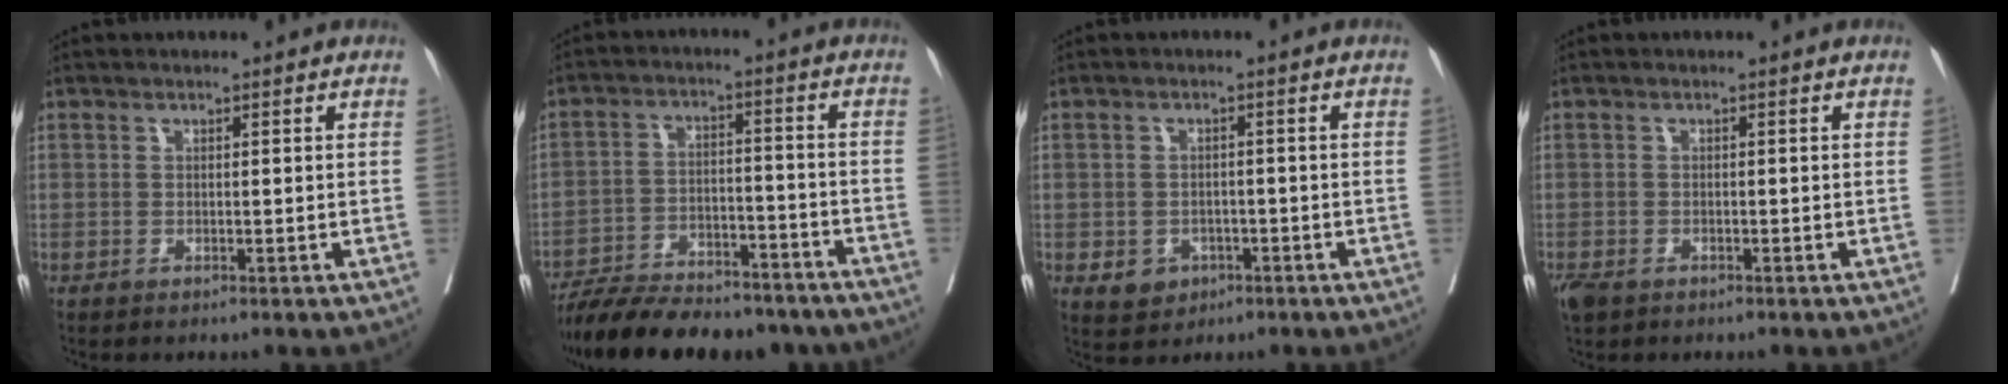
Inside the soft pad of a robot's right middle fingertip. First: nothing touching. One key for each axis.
{"total": 19.2, "fx": -16.7, "fy": 5.1, "fz": 7.9, "tx": -0.145, "ty": -0.005, "tz": -0.247}
{"total": 3.9, "fx": -1.5, "fy": 3.3, "fz": 1.3, "tx": -0.020, "ty": 0.002, "tz": -0.015}
{"total": 2.6, "fx": -1.7, "fy": 1.5, "fz": 1.2, "tx": -0.029, "ty": -0.005, "tz": -0.028}